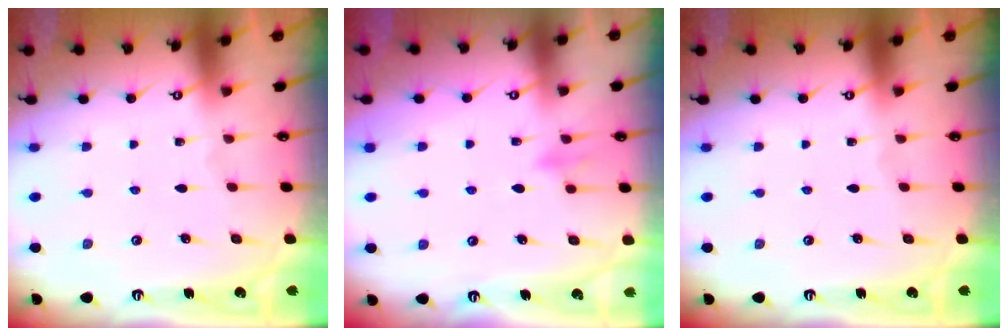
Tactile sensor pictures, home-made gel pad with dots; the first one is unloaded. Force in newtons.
{"total": 7.9, "press": 7.9, "slide": 0.6}
{"total": 0.0}